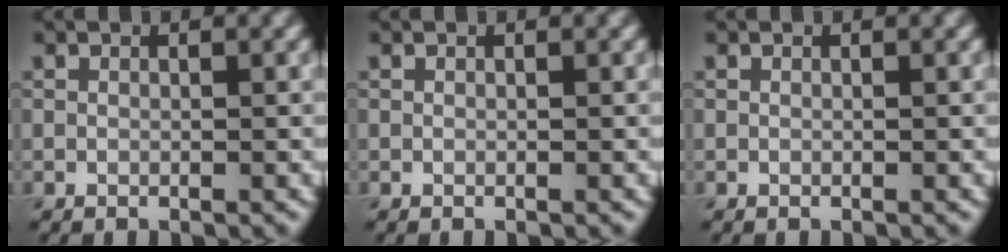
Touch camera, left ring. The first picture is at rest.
{"total": 0.0}
{"total": 0.0}